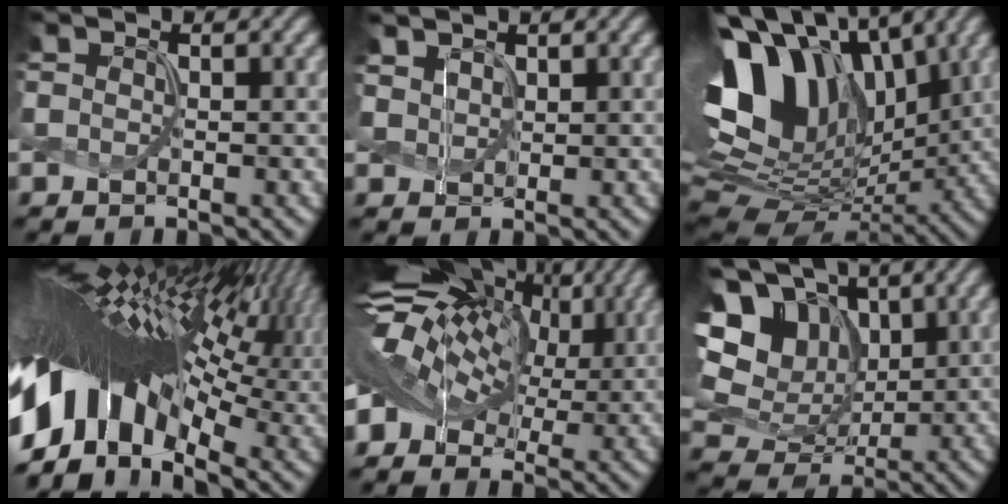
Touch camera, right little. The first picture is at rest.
{"total": 1.9, "force": [1.4, 1.1, 0.6], "torque": [-0.024, 0.001, 0.034]}
{"total": 15.6, "force": [4.7, 9.9, 11.1], "torque": [-0.227, 0.017, 0.088]}
{"total": 18.4, "force": [-1.3, 9.4, 15.8], "torque": [-0.287, 0.013, -0.040]}
{"total": 17.9, "force": [7.0, 10.8, 12.4], "torque": [-0.244, 0.038, 0.083]}
{"total": 16.9, "force": [7.0, 12.7, 8.8], "torque": [-0.224, 0.031, 0.131]}